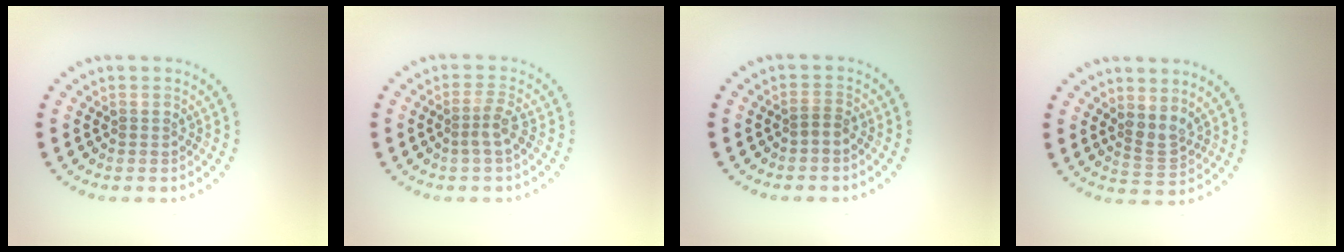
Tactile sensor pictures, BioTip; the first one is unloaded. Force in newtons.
{"total": 1.8, "press": 1.2, "slide": 1.3}
{"total": 1.0, "press": 0.8, "slide": 0.6}
{"total": 2.0, "press": 1.6, "slide": 1.3}